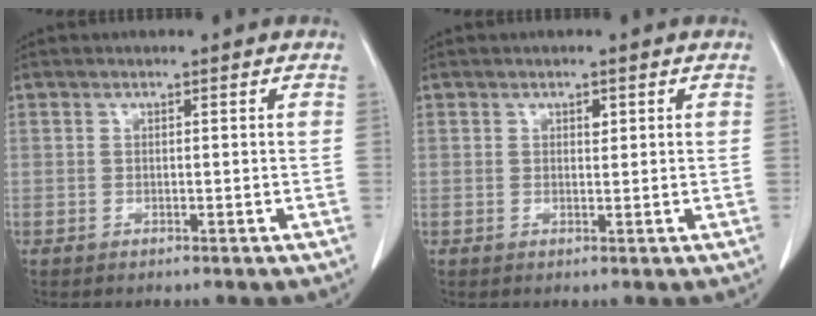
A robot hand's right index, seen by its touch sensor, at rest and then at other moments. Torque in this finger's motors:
{"motor_torque": [-0.16, 0.04, 0.03, -0.01]}